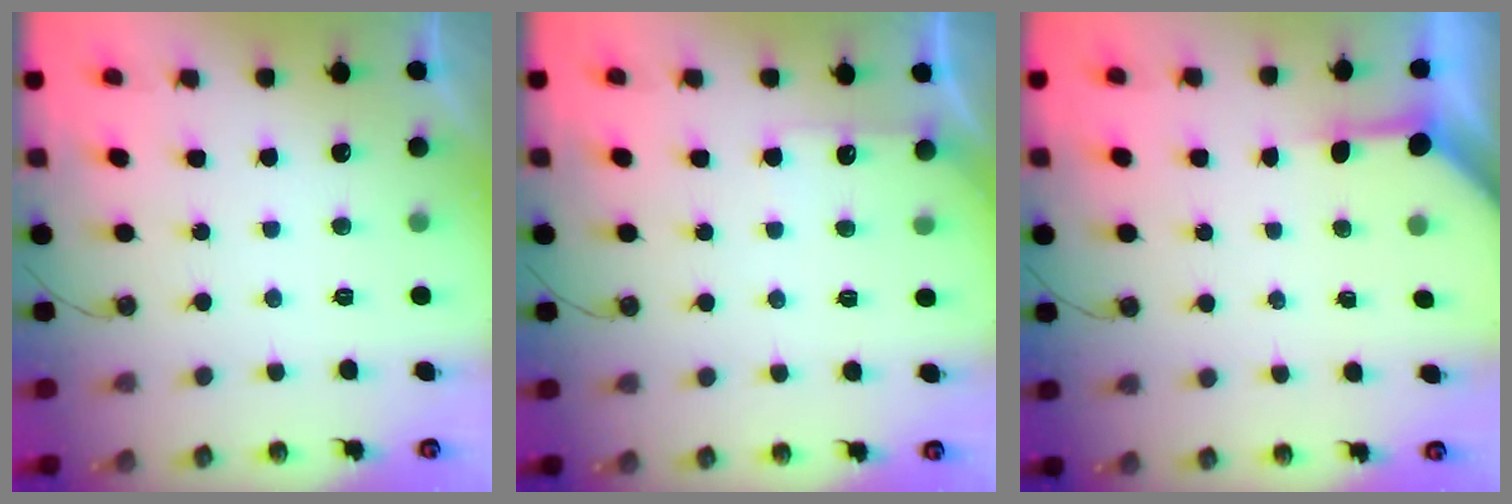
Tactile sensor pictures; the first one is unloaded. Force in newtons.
{"total": 4.6, "press": 4.5, "slide": 0.6}
{"total": 3.4, "press": 3.4, "slide": 0.4}